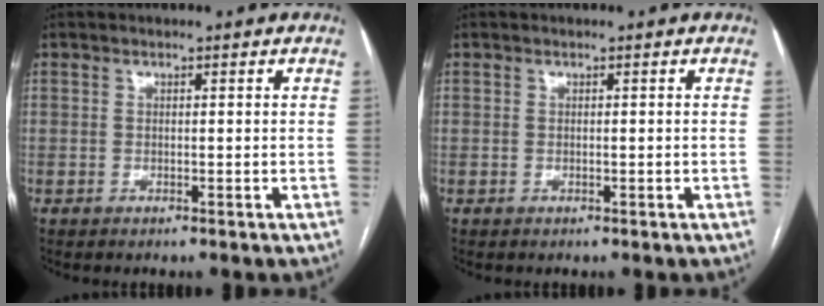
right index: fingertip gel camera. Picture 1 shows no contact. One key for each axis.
{"total": 0.0}